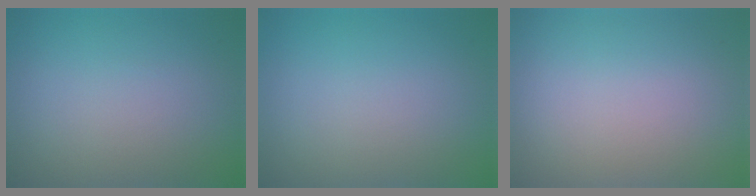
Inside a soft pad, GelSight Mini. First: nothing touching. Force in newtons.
{"total": 0.0}
{"total": 0.5, "press": 0.5, "slide": 0.0}